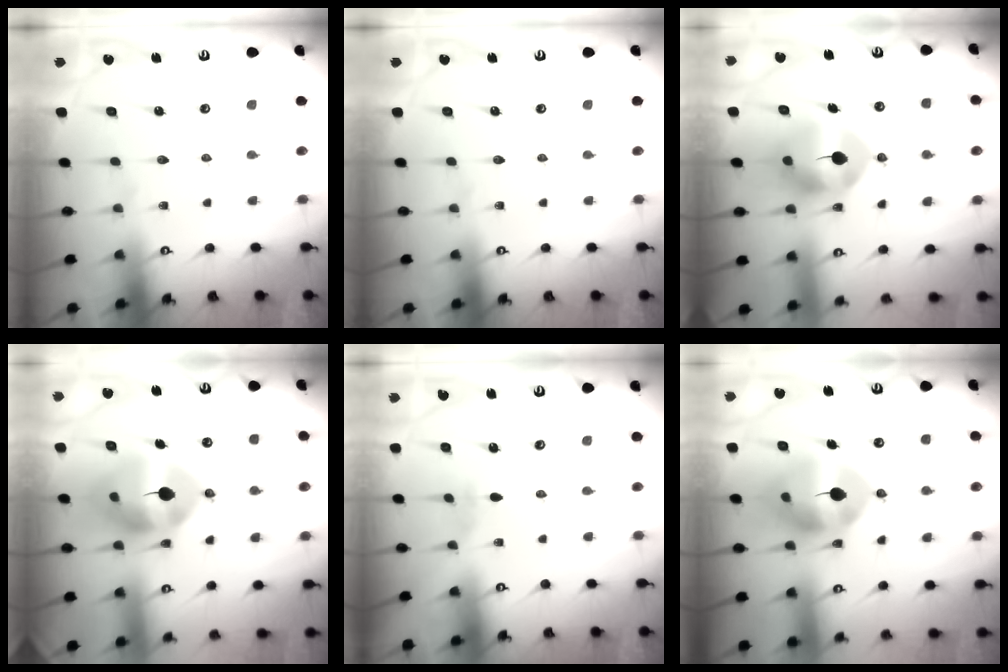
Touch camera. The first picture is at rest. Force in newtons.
{"total": 0.0}
{"total": 9.4, "press": 9.3, "slide": 1.8}
{"total": 13.1, "press": 12.9, "slide": 1.9}
{"total": 1.6, "press": 1.6, "slide": 0.4}
{"total": 11.6, "press": 11.4, "slide": 1.9}